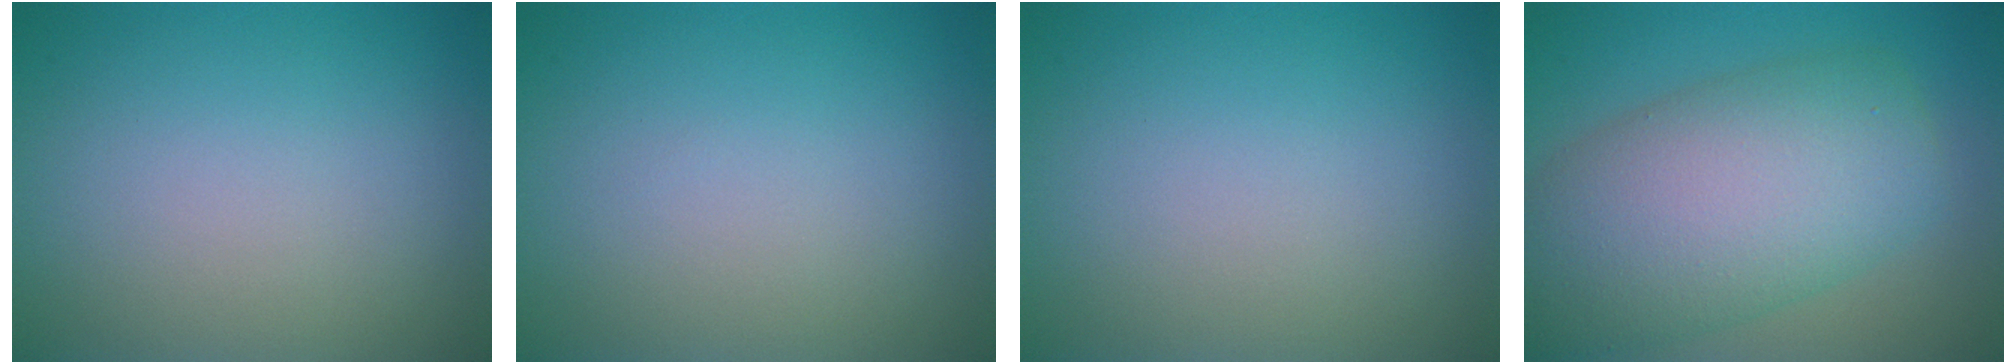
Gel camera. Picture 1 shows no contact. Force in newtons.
{"total": 0.0}
{"total": 0.0}
{"total": 10.3, "press": 10.3, "slide": 0.3}